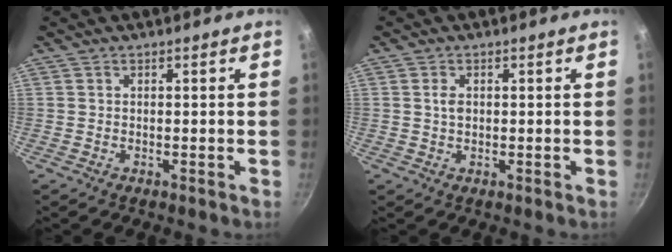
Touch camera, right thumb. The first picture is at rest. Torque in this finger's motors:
{"motor_torque": [-0.56, -0.11, 0.52, -0.02, -0.02]}